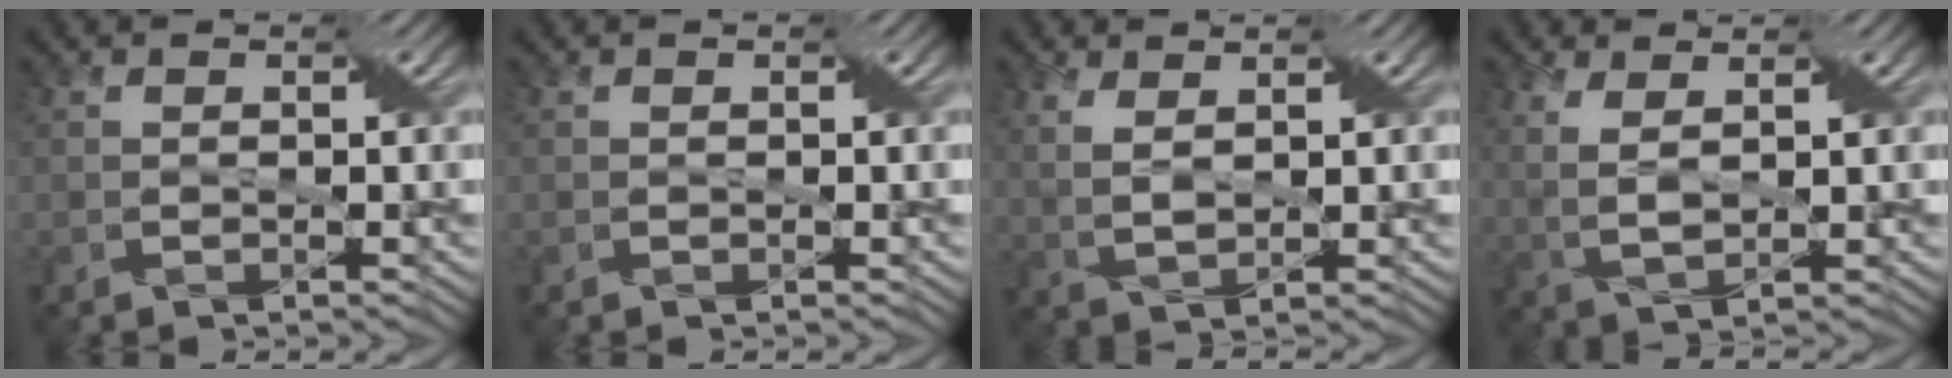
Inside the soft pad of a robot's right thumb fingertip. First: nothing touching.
{"total": 0.0}
{"total": 3.3, "force": [1.9, 1.0, 2.5], "torque": [-0.062, 0.000, 0.041]}
{"total": 4.0, "force": [2.1, 1.2, 3.1], "torque": [-0.077, 0.001, 0.044]}